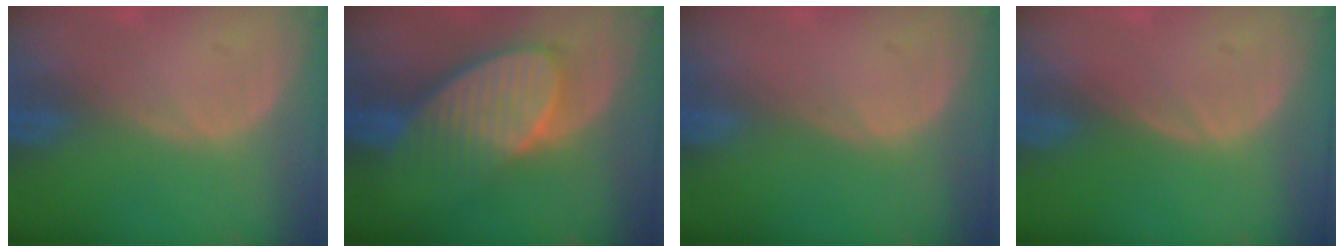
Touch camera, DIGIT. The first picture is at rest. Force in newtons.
{"total": 9.0, "press": 8.1, "slide": 3.9}
{"total": 0.0}
{"total": 0.0}